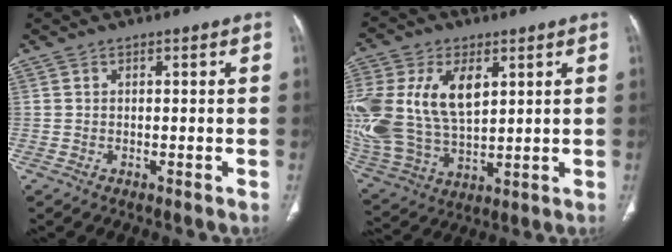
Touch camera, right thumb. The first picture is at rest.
{"total": 23.0, "force": [5.4, 13.8, 17.7], "torque": [-0.399, -0.002, 0.111]}